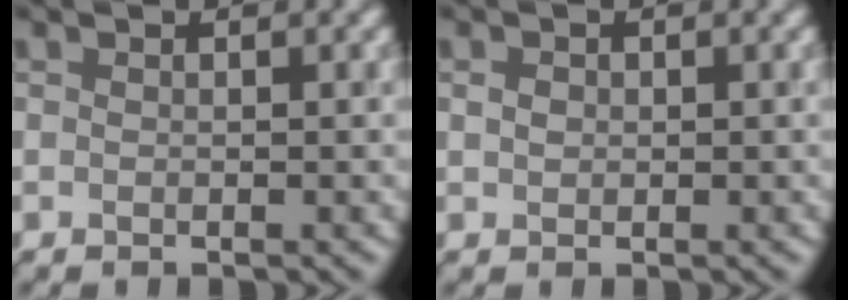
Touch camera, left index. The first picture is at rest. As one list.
[{"total": 0.7, "force": [0.1, 0.6, 0.2], "torque": [-0.002, 0.007, 0.005]}]